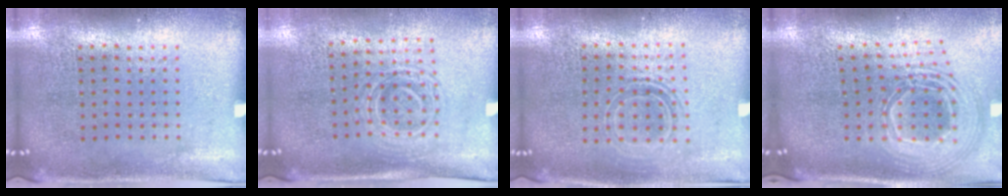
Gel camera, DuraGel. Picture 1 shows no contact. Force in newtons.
{"total": 1.6, "press": 1.4, "slide": 0.7}
{"total": 1.5, "press": 1.2, "slide": 0.9}
{"total": 2.5, "press": 1.8, "slide": 1.7}